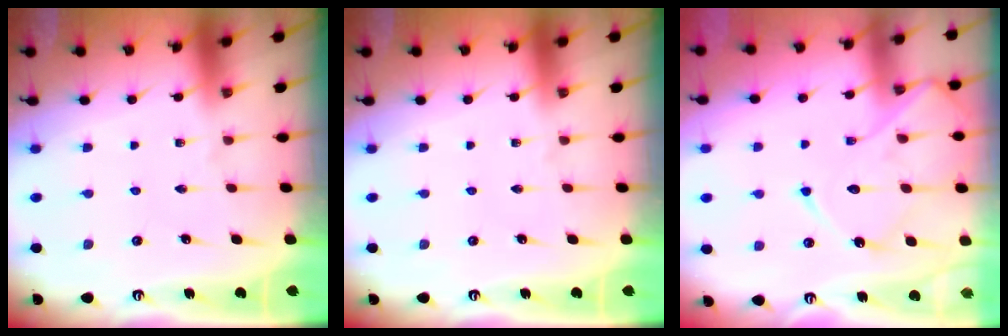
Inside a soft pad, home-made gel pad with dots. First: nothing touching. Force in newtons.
{"total": 0.0}
{"total": 14.0, "press": 13.9, "slide": 1.3}